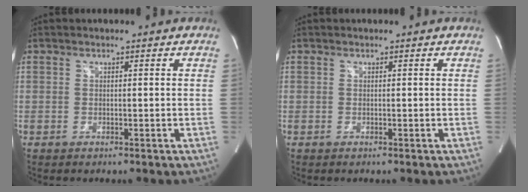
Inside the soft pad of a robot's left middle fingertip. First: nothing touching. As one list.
[{"total": 0.0}]